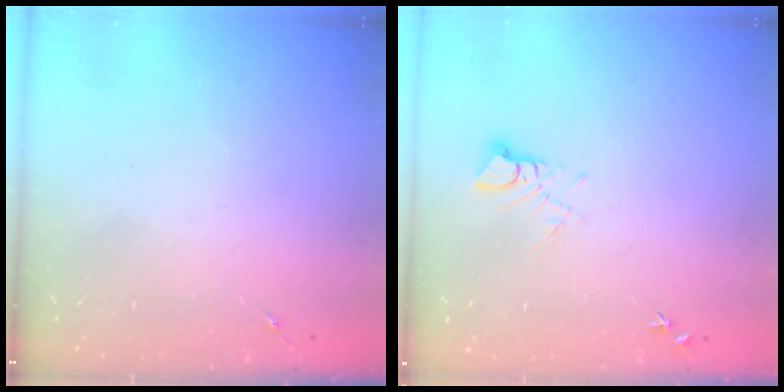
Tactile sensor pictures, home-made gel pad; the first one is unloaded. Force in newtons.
{"total": 5.9, "press": 5.9, "slide": 0.6}